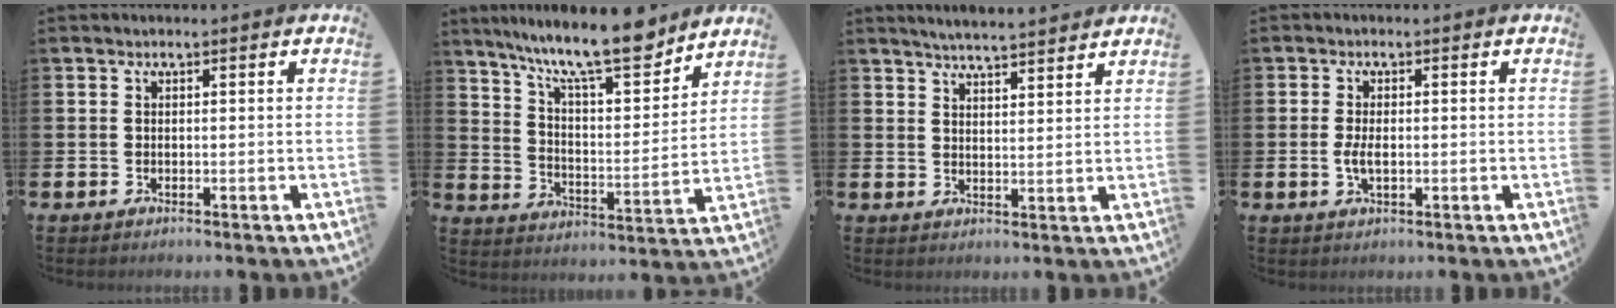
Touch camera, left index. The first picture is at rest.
{"total": 13.0, "force": [11.1, 2.5, 6.2], "torque": [-0.123, -0.069, 0.189]}
{"total": 4.5, "force": [4.4, -0.4, 0.3], "torque": [-0.009, -0.028, 0.078]}
{"total": 2.6, "force": [-0.3, 1.2, 2.3], "torque": [-0.041, 0.002, -0.007]}